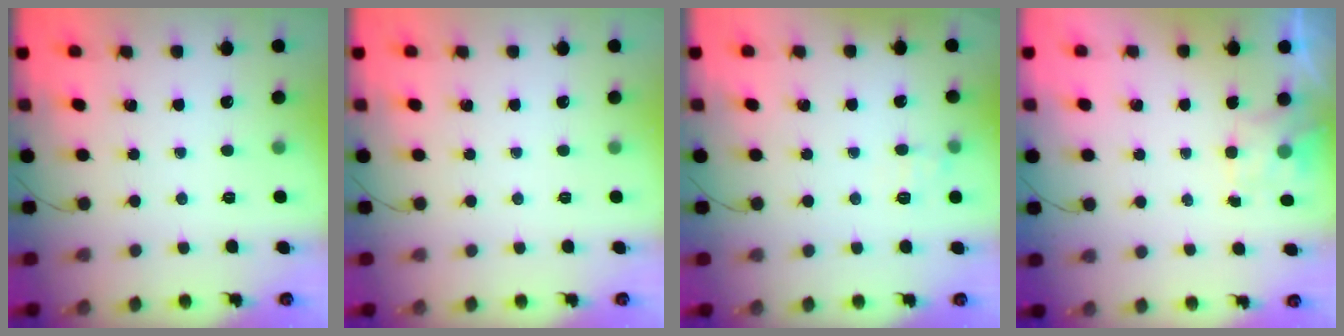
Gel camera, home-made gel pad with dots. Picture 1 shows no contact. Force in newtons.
{"total": 0.0}
{"total": 7.5, "press": 7.3, "slide": 2.0}
{"total": 2.0, "press": 1.6, "slide": 1.2}